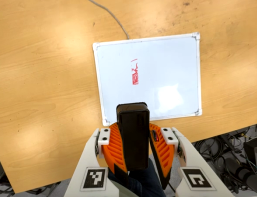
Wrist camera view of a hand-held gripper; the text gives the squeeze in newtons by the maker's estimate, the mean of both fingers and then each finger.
{"total": 11.1, "left": 10.8, "right": 11.4}